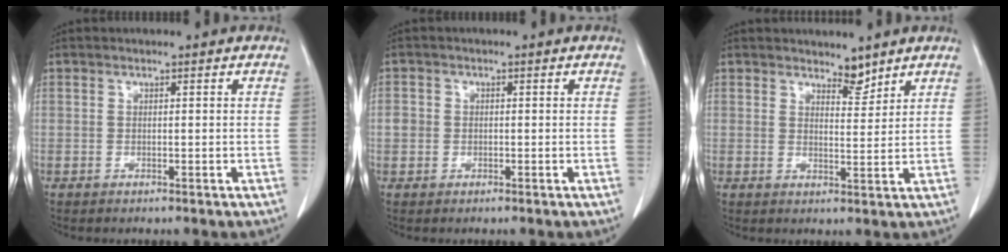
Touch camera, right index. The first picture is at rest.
{"total": 2.1, "force": [0.0, 1.9, 0.7], "torque": [-0.009, 0.011, 0.002]}
{"total": 2.9, "force": [2.7, 0.9, 0.8], "torque": [-0.009, -0.006, 0.045]}